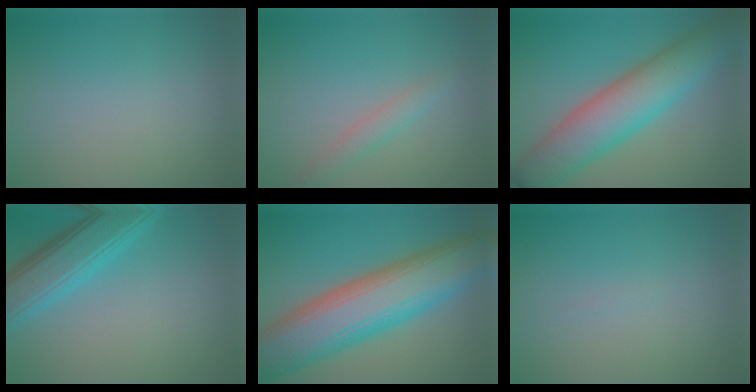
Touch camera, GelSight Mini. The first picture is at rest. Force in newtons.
{"total": 1.6, "press": 1.6, "slide": 0.0}
{"total": 8.4, "press": 8.4, "slide": 0.1}
{"total": 5.7, "press": 5.7, "slide": 0.1}
{"total": 12.1, "press": 12.1, "slide": 0.5}
{"total": 0.0}